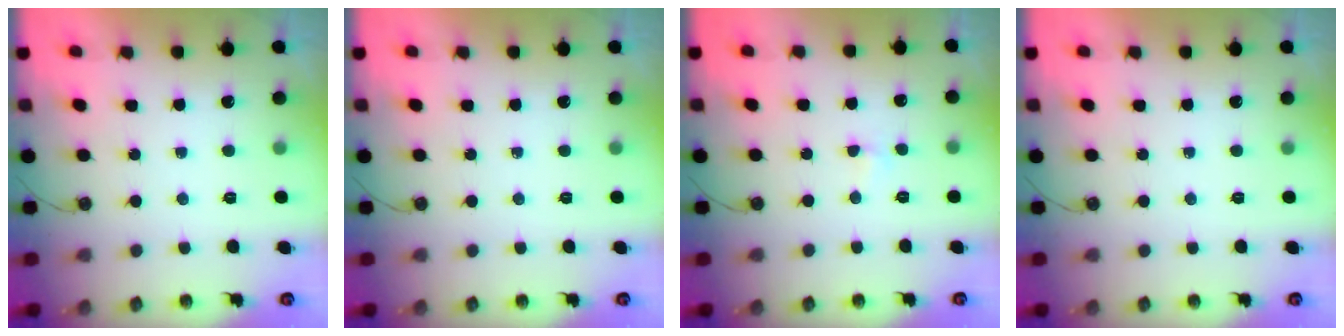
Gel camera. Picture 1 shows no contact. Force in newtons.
{"total": 0.0}
{"total": 2.8, "press": 2.7, "slide": 0.5}
{"total": 0.0}